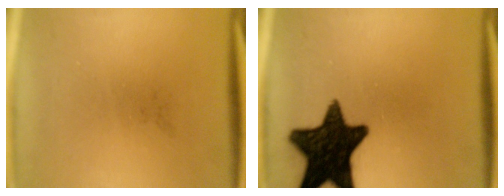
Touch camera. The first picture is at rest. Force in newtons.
{"total": 16.7}